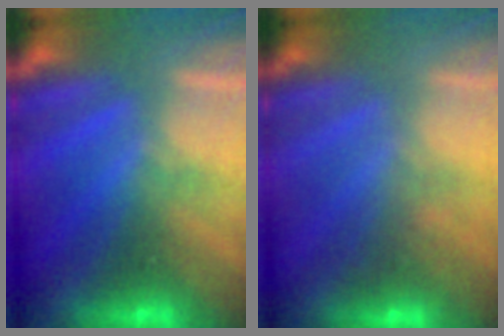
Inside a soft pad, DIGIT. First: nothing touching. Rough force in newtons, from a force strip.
{"total": 2.8}